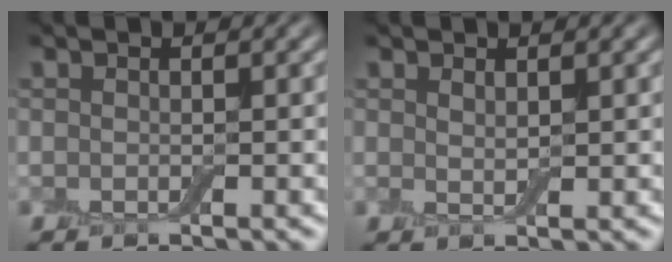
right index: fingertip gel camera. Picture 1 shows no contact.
{"total": 0.9, "force": [0.7, 0.2, 0.5], "torque": [-0.013, -0.002, 0.014]}